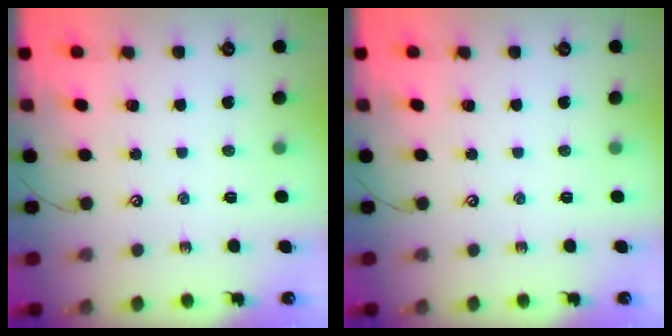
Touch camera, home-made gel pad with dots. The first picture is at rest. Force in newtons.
{"total": 0.0}